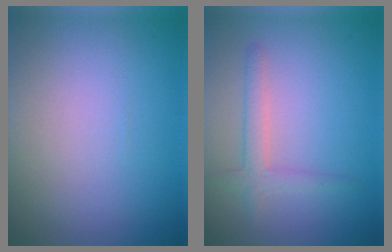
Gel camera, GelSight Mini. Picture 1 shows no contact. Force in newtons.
{"total": 2.1, "press": 2.1, "slide": 0.1}